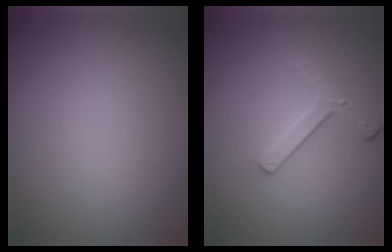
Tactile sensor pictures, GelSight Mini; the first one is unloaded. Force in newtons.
{"total": 2.4, "press": 2.3, "slide": 0.9}